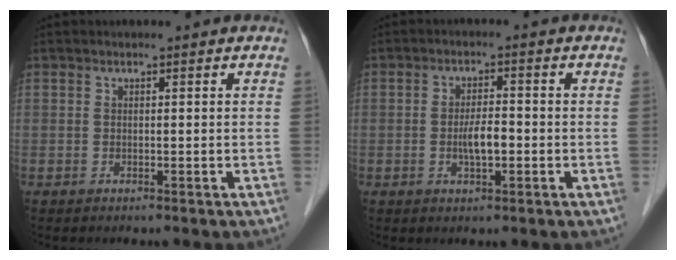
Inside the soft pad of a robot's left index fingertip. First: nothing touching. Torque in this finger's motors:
{"motor_torque": [0.87, 0.35, 0.37, 0.06]}